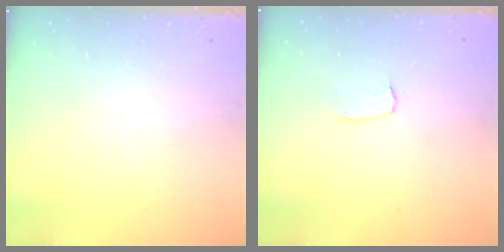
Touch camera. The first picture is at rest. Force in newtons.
{"total": 3.1, "press": 3.1, "slide": 0.2}